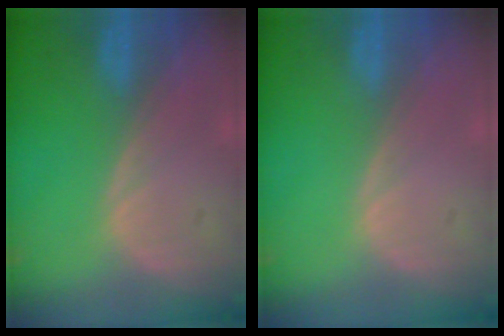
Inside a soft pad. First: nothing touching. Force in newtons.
{"total": 0.0}